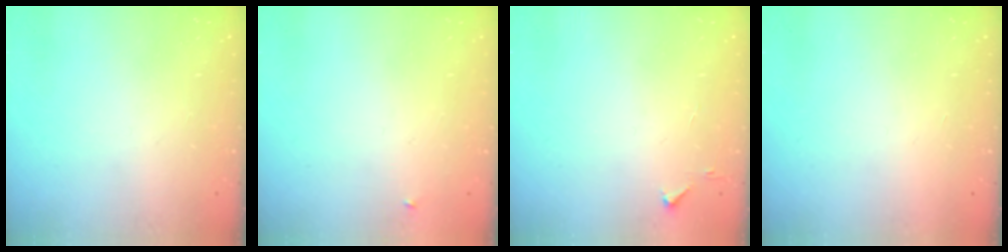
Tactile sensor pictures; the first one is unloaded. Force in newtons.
{"total": 2.3, "press": 2.3, "slide": 0.2}
{"total": 2.8, "press": 2.8, "slide": 0.4}
{"total": 1.5, "press": 1.5, "slide": 0.1}